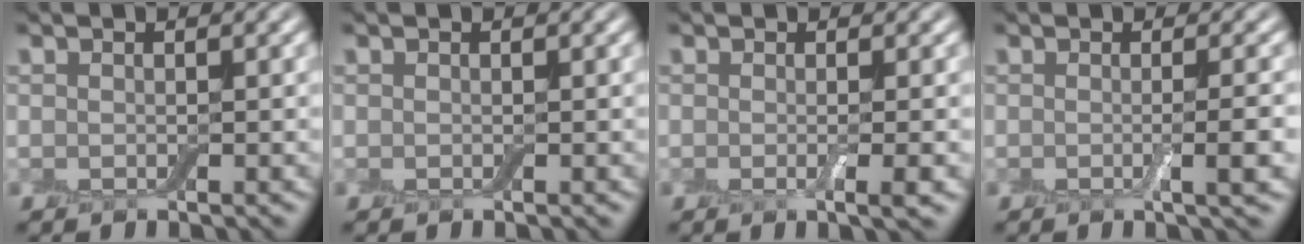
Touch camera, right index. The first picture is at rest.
{"total": 0.0}
{"total": 2.1, "force": [-0.3, 0.4, 2.0], "torque": [-0.027, -0.005, -0.007]}
{"total": 2.7, "force": [-0.4, 0.4, 2.6], "torque": [-0.037, -0.003, -0.009]}